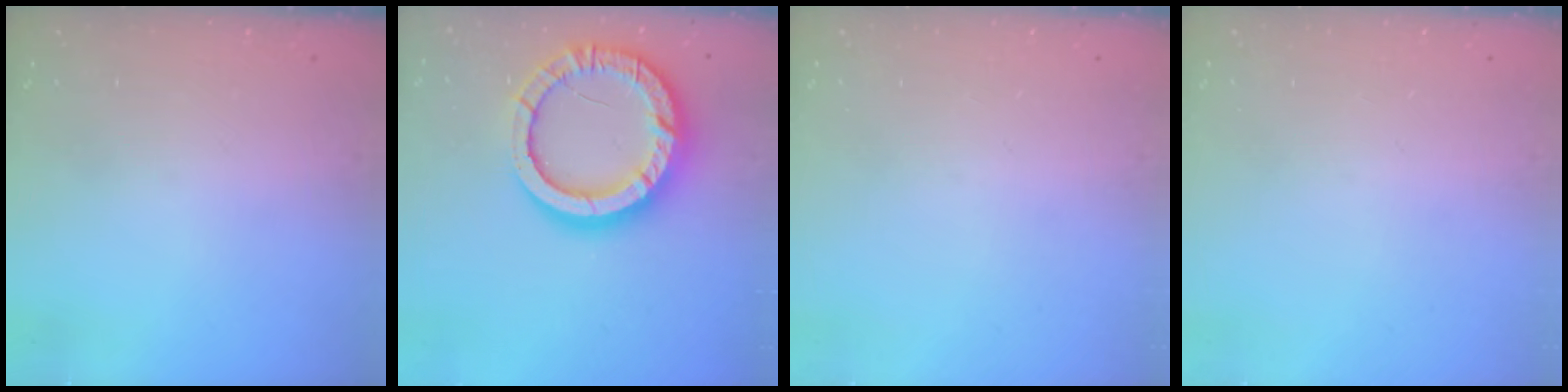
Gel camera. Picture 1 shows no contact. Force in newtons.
{"total": 17.9, "press": 17.9, "slide": 1.7}
{"total": 0.0}
{"total": 0.0}